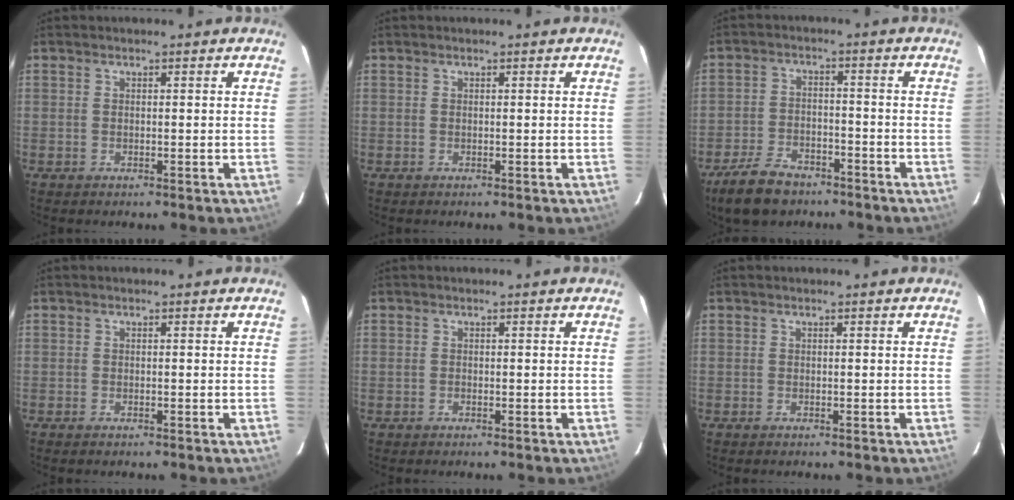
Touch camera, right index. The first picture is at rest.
{"total": 0.0}
{"total": 9.8, "force": [-7.3, 4.9, 4.2], "torque": [-0.118, 0.004, -0.124]}
{"total": 0.7, "force": [-0.6, 0.2, 0.2], "torque": [-0.005, -0.003, -0.011]}
{"total": 0.0}
{"total": 0.0}